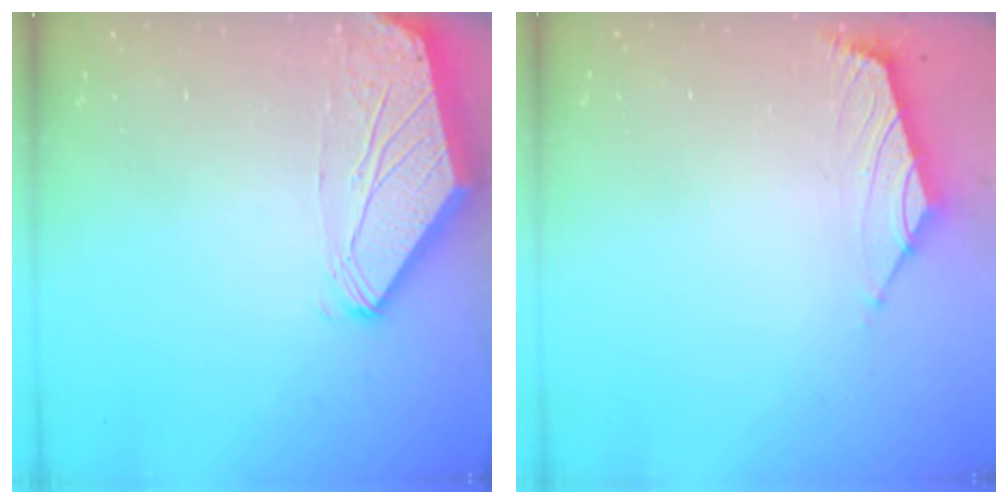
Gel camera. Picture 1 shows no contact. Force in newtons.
{"total": 1.7, "press": 1.6, "slide": 0.7}